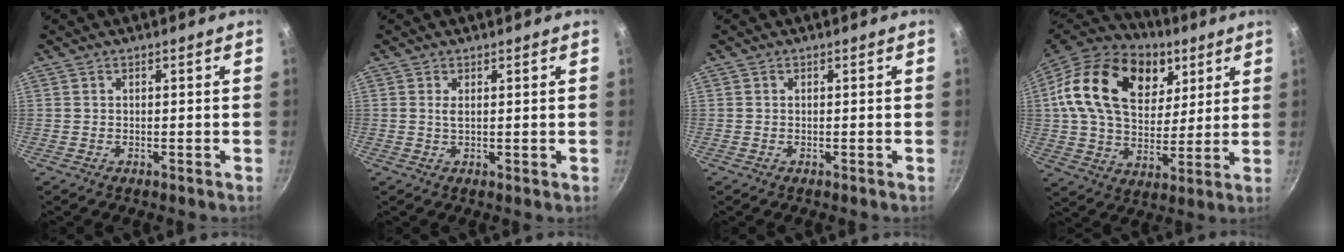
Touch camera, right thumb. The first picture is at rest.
{"total": 1.3, "force": [0.4, 0.4, 1.2], "torque": [-0.022, -0.003, 0.007]}
{"total": 0.0}
{"total": 25.9, "force": [9.9, 17.3, 16.5], "torque": [-0.272, -0.009, 0.165]}